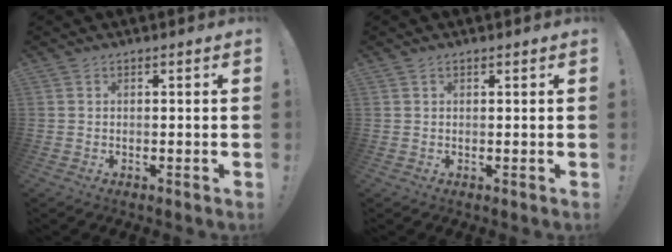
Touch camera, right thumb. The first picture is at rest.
{"total": 0.5, "force": [0.4, 0.2, 0.2], "torque": [0.001, -0.002, 0.007]}